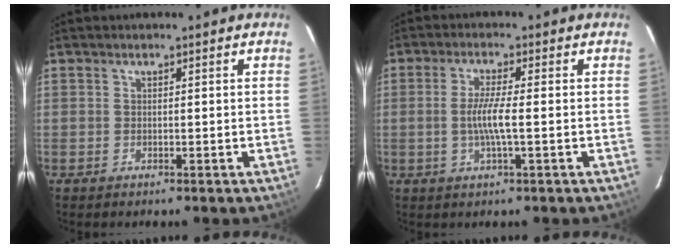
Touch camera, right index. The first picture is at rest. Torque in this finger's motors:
{"motor_torque": [0.81, 0.04, 0.48, 0.08]}